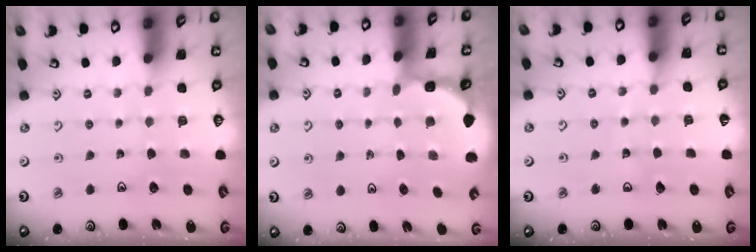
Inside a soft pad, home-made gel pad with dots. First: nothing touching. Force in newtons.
{"total": 1.9, "press": 1.9, "slide": 0.1}
{"total": 4.2, "press": 4.2, "slide": 0.4}